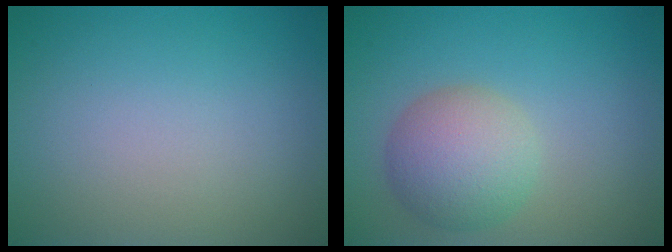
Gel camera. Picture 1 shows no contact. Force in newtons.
{"total": 5.0, "press": 5.0, "slide": 0.3}